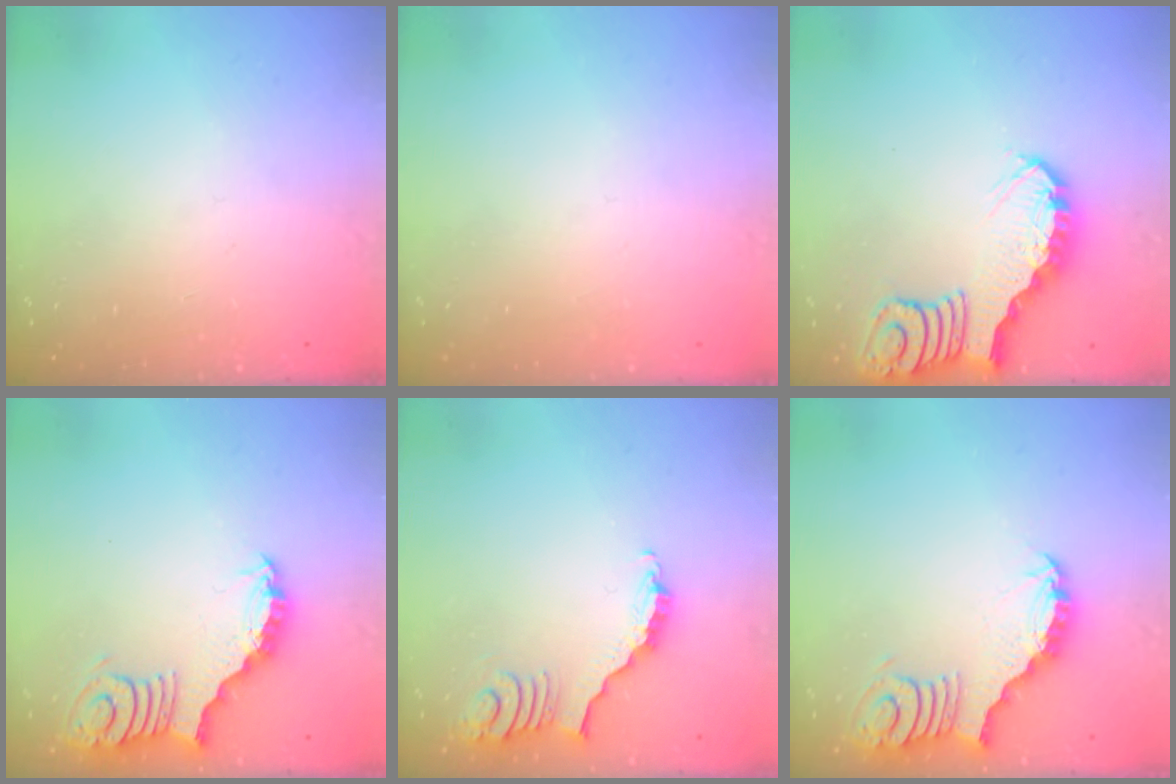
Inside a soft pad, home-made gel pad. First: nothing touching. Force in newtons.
{"total": 0.0}
{"total": 2.9, "press": 2.8, "slide": 0.4}
{"total": 3.0, "press": 3.0, "slide": 0.2}
{"total": 3.5, "press": 3.5, "slide": 0.4}
{"total": 3.9, "press": 3.8, "slide": 0.8}